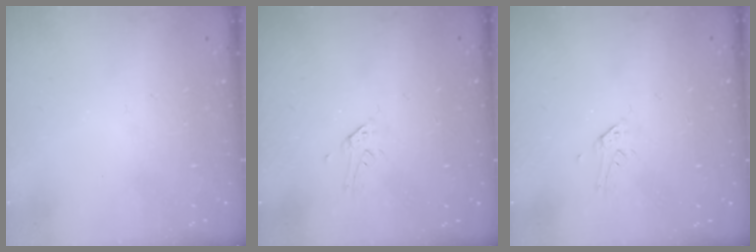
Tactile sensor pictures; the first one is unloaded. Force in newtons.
{"total": 2.1, "press": 2.1, "slide": 0.2}
{"total": 2.1, "press": 2.1, "slide": 0.2}